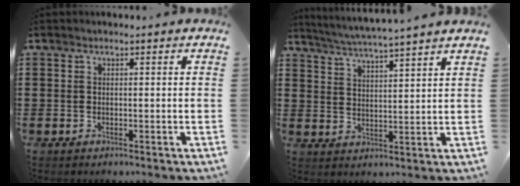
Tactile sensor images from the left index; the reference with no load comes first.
{"total": 4.1, "force": [3.8, -1.0, 1.2], "torque": [-0.038, -0.027, 0.063]}